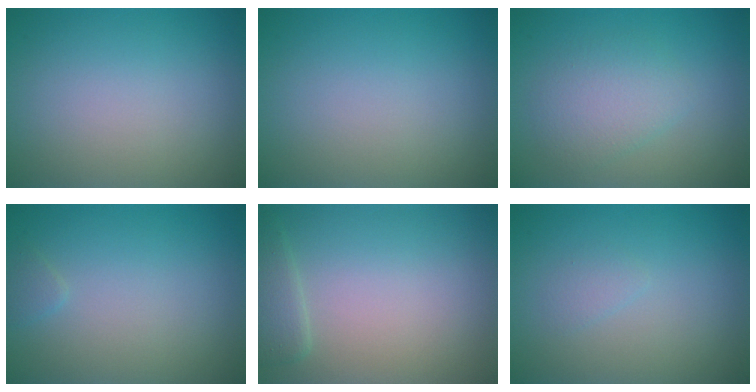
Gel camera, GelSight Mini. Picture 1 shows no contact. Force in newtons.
{"total": 0.0}
{"total": 3.0, "press": 3.0, "slide": 0.1}
{"total": 0.6, "press": 0.6, "slide": 0.1}
{"total": 1.2, "press": 1.2, "slide": 0.1}
{"total": 0.8, "press": 0.8, "slide": 0.0}